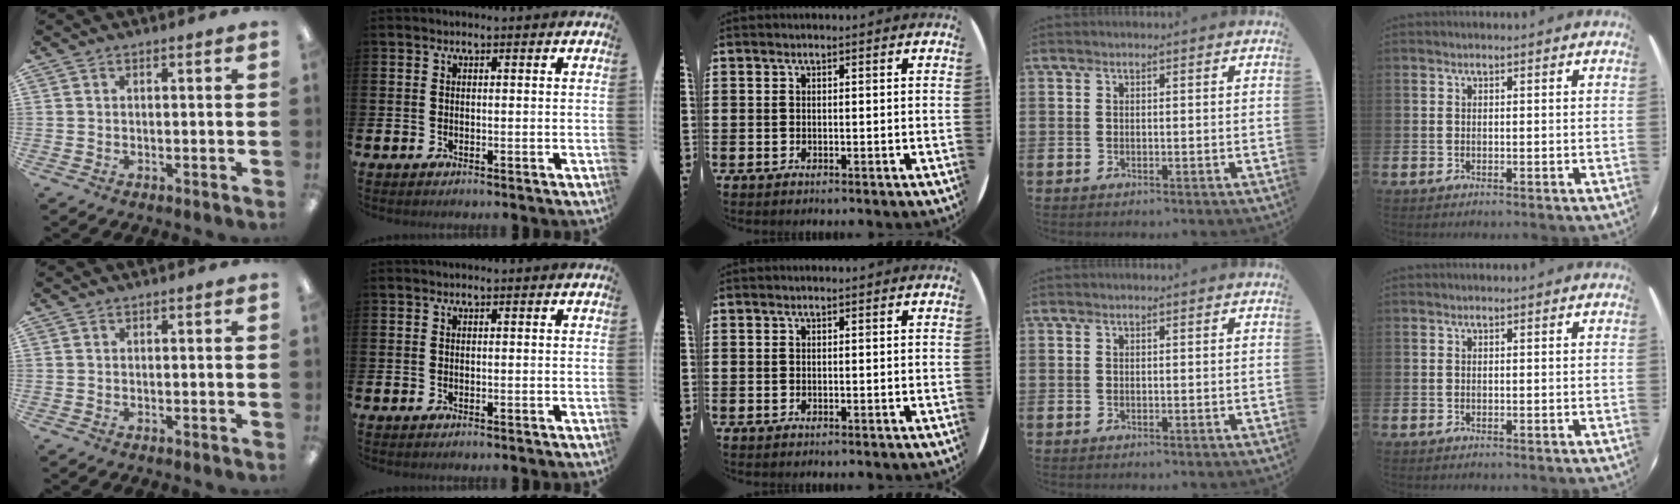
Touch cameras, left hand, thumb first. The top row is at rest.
{}